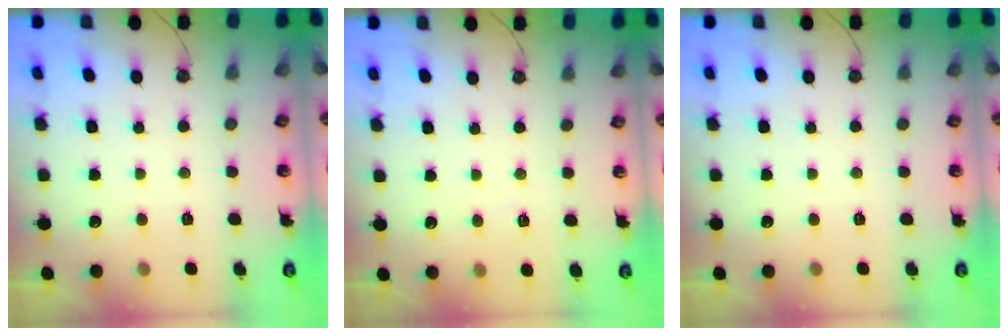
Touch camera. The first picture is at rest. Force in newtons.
{"total": 3.4, "press": 2.7, "slide": 2.1}
{"total": 0.0}